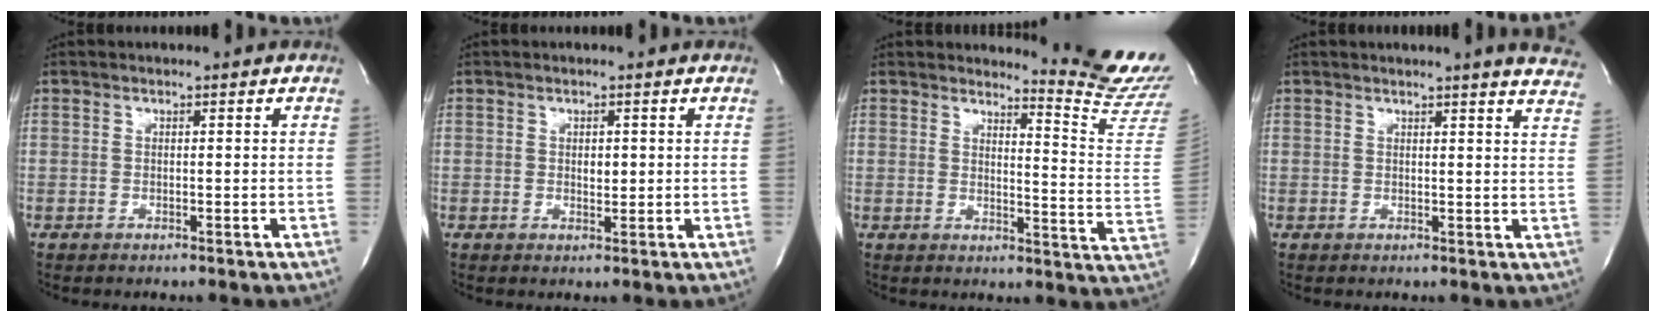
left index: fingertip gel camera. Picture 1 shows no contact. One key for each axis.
{"total": 1.3, "fx": 0.1, "fy": 0.8, "fz": 1.0, "tx": -0.012, "ty": -0.006, "tz": 0.002}
{"total": 11.2, "fx": 10.9, "fy": -2.2, "fz": 0.8, "tx": -0.010, "ty": -0.144, "tz": 0.114}
{"total": 10.4, "fx": 9.5, "fy": 0.0, "fz": 4.4, "tx": -0.046, "ty": -0.048, "tz": 0.079}